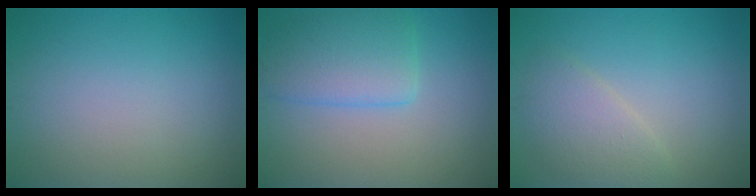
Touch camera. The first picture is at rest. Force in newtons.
{"total": 4.2, "press": 4.2, "slide": 0.3}
{"total": 2.9, "press": 2.9, "slide": 0.2}